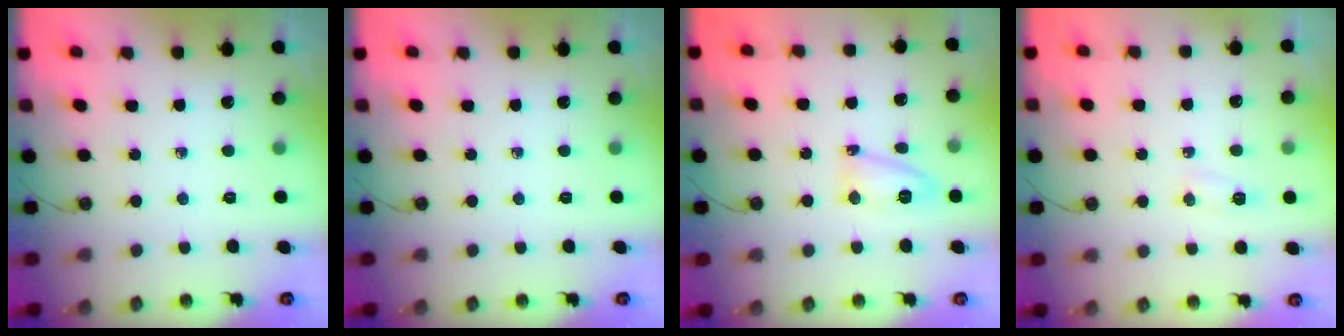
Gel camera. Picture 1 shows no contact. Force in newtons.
{"total": 0.0}
{"total": 7.2, "press": 7.2, "slide": 0.6}
{"total": 8.3, "press": 5.0, "slide": 6.6}